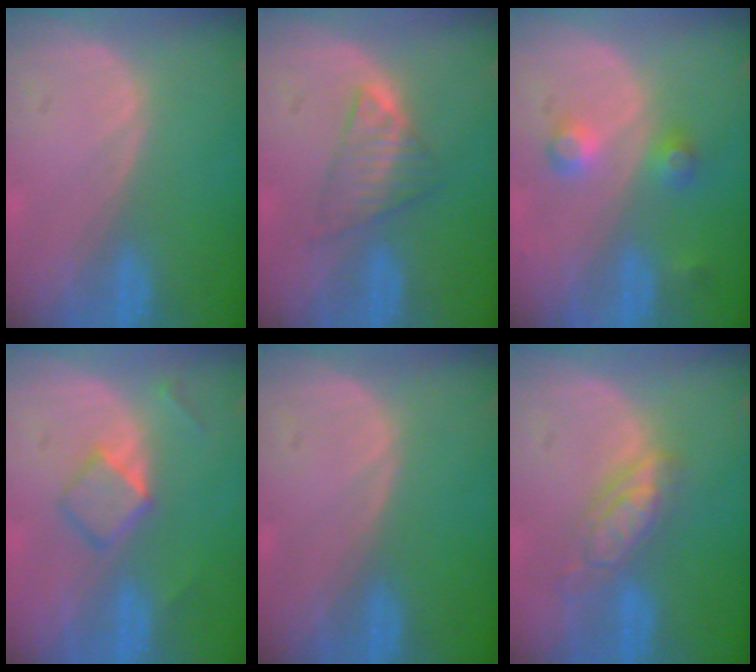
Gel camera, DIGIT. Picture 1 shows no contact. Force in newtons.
{"total": 4.4, "press": 4.3, "slide": 0.8}
{"total": 3.7, "press": 3.7, "slide": 0.4}
{"total": 4.1, "press": 4.0, "slide": 0.9}
{"total": 0.0}
{"total": 5.7, "press": 5.0, "slide": 2.7}